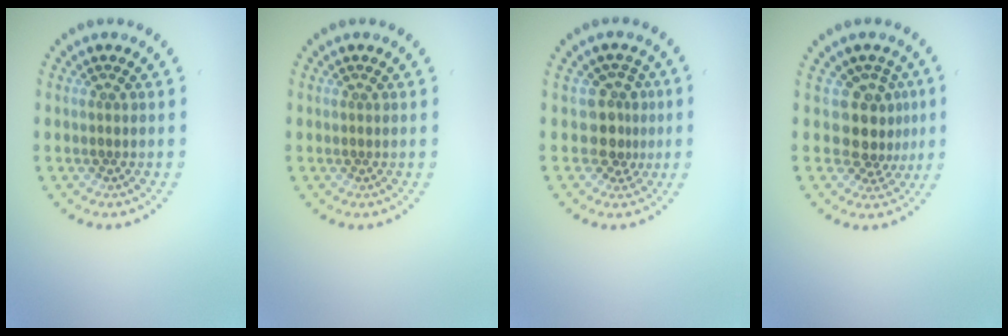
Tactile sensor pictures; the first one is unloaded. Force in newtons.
{"total": 0.0}
{"total": 2.6, "press": 1.8, "slide": 1.8}
{"total": 3.3, "press": 2.5, "slide": 2.2}